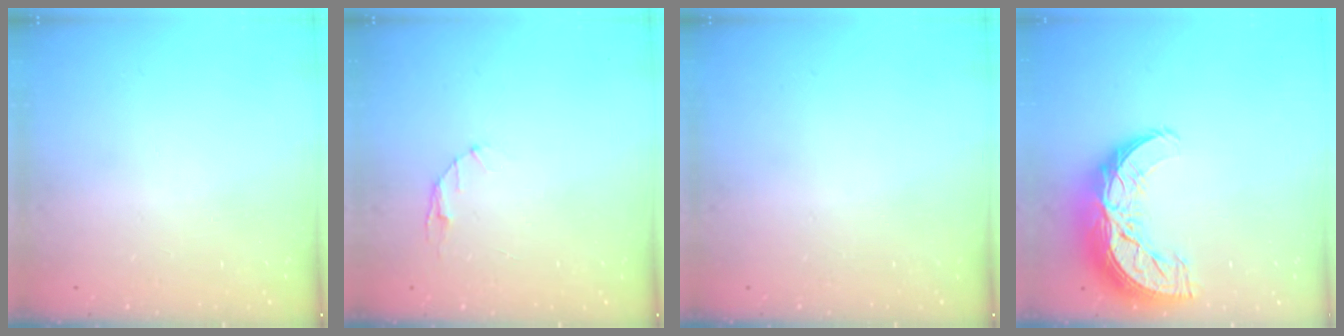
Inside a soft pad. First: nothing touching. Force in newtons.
{"total": 2.9, "press": 2.9, "slide": 0.4}
{"total": 0.0}
{"total": 14.7, "press": 14.7, "slide": 1.0}